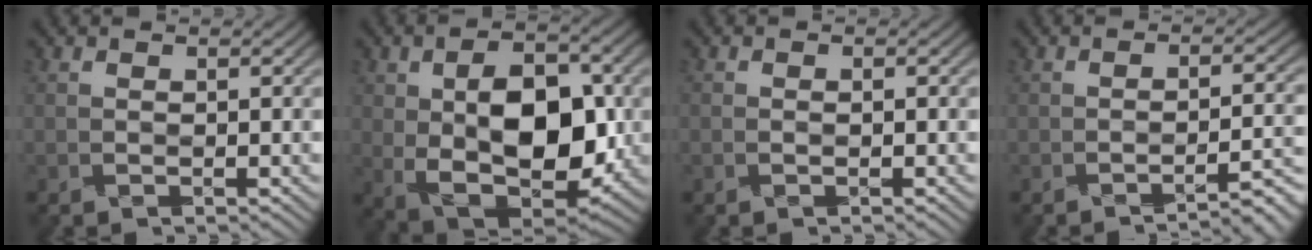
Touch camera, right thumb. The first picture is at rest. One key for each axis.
{"total": 13.2, "fx": -0.7, "fy": 7.8, "fz": 10.6, "tx": -0.181, "ty": -0.010, "tz": -0.006}
{"total": 0.7, "fx": -0.5, "fy": 0.2, "fz": 0.4, "tx": -0.007, "ty": 0.001, "tz": -0.009}
{"total": 3.9, "fx": -2.5, "fy": 0.5, "fz": 2.9, "tx": -0.036, "ty": 0.009, "tz": -0.047}